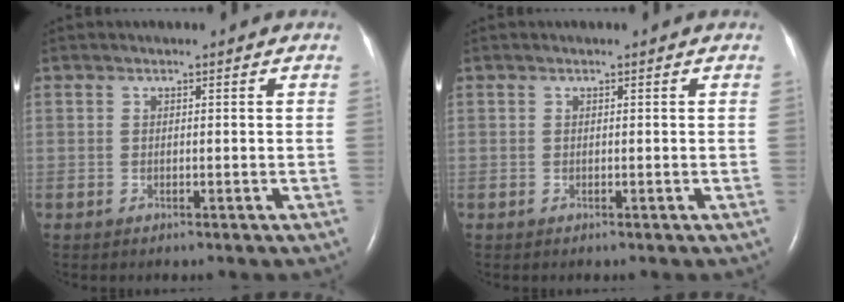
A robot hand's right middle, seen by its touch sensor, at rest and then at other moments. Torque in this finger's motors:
{"motor_torque": [0.00, 0.00, 0.00, 0.00]}